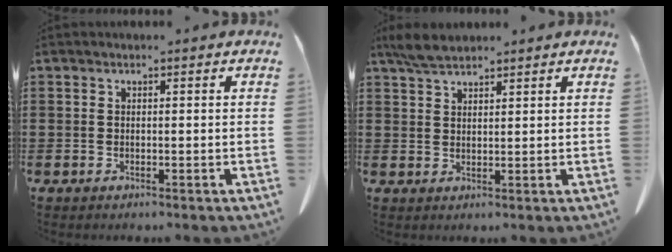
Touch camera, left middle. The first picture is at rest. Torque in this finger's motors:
{"motor_torque": [0.33, 0.30, 0.06, 0.03]}